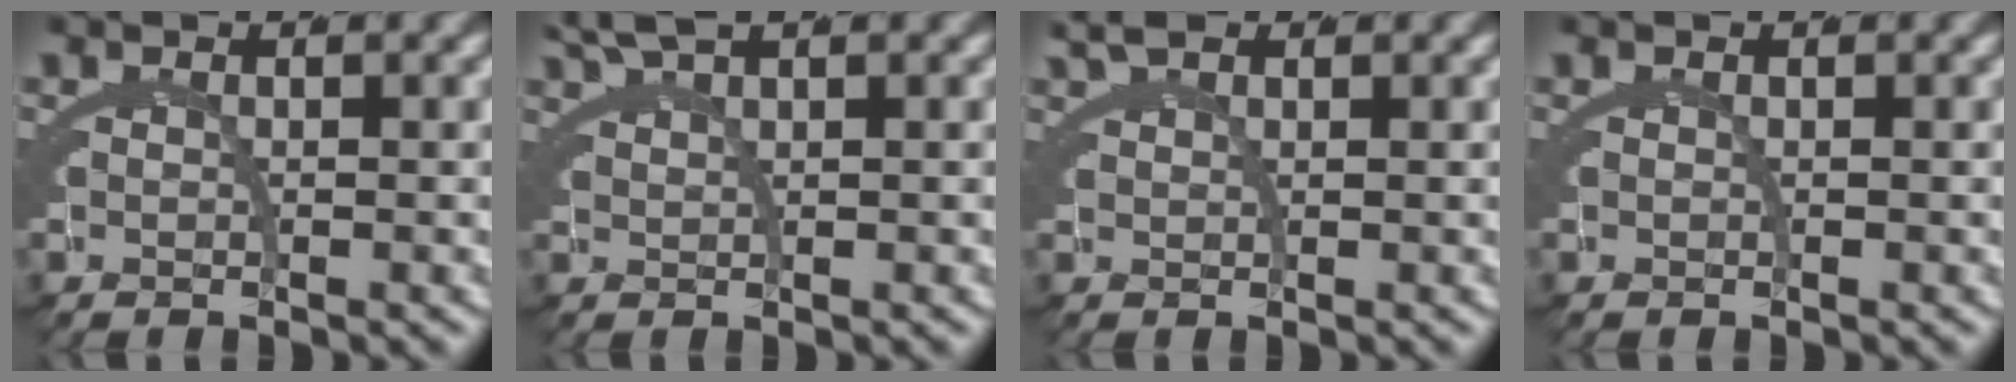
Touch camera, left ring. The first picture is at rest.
{"total": 2.7, "force": [2.5, -0.5, 0.7], "torque": [-0.012, 0.012, 0.047]}
{"total": 3.1, "force": [2.4, 1.2, 1.4], "torque": [-0.022, 0.015, 0.034]}
{"total": 0.0}